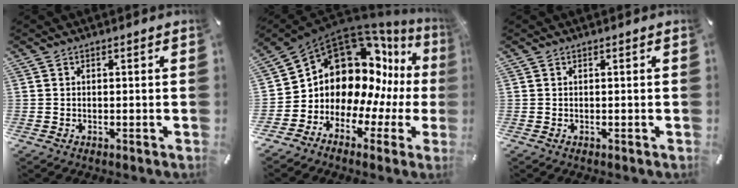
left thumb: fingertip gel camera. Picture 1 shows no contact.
{"total": 14.9, "force": [4.8, 11.6, 8.0], "torque": [-0.143, -0.088, 0.096]}
{"total": 0.0}